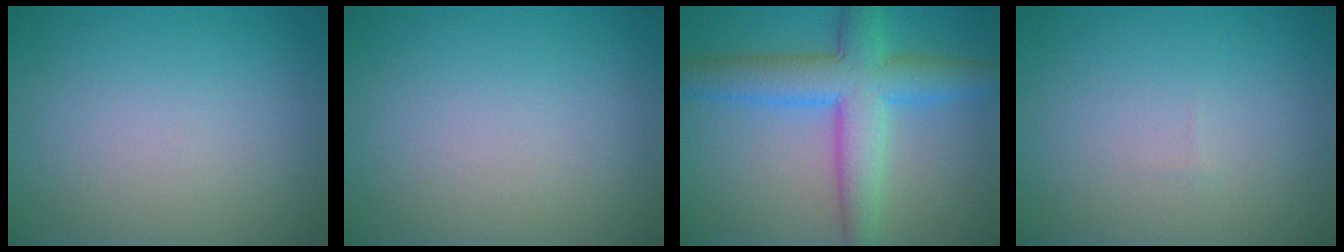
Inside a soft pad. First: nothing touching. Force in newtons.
{"total": 0.0}
{"total": 7.3, "press": 7.3, "slide": 0.1}
{"total": 0.0}